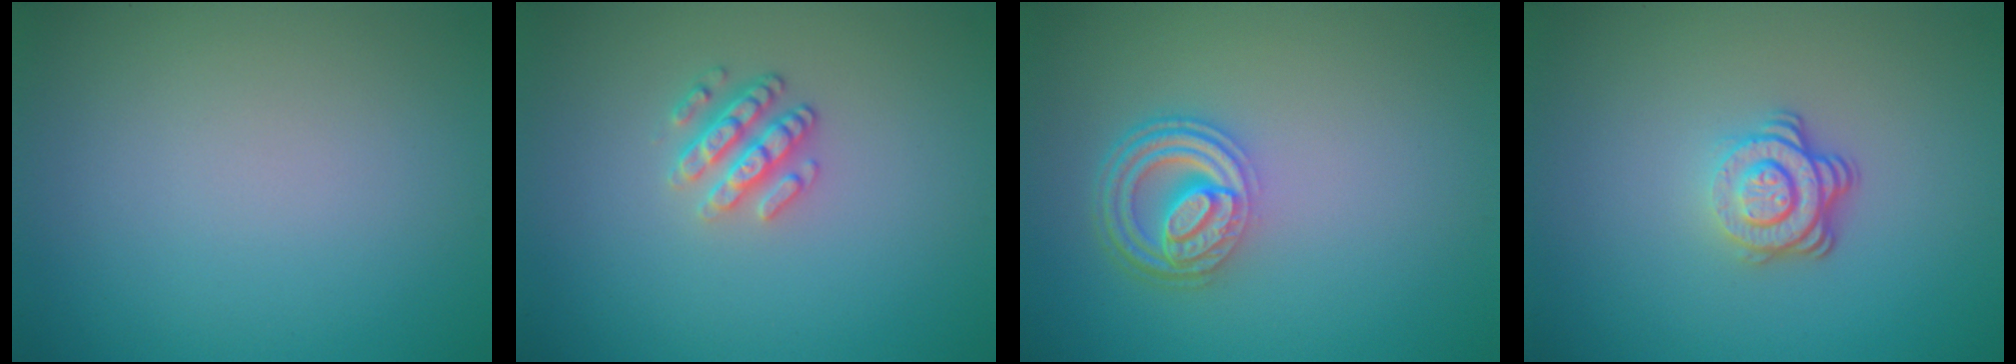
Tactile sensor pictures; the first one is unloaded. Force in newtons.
{"total": 2.6, "press": 2.4, "slide": 1.1}
{"total": 4.7, "press": 3.5, "slide": 3.1}
{"total": 3.7, "press": 2.5, "slide": 2.6}